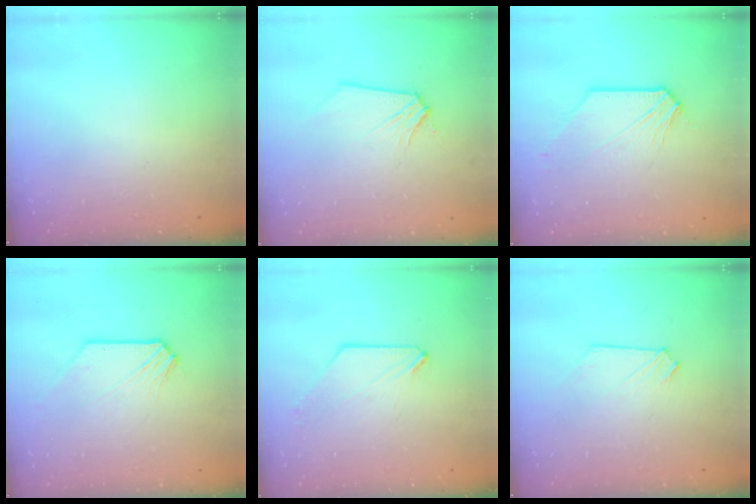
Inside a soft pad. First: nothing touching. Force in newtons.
{"total": 0.0}
{"total": 3.3, "press": 3.3, "slide": 0.5}
{"total": 0.7, "press": 0.7, "slide": 0.1}
{"total": 0.5, "press": 0.5, "slide": 0.0}
{"total": 0.0}